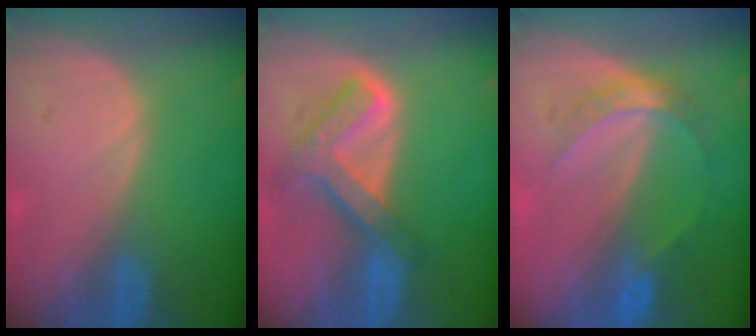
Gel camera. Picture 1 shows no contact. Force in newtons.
{"total": 7.7, "press": 6.5, "slide": 4.2}
{"total": 4.8, "press": 4.3, "slide": 2.1}